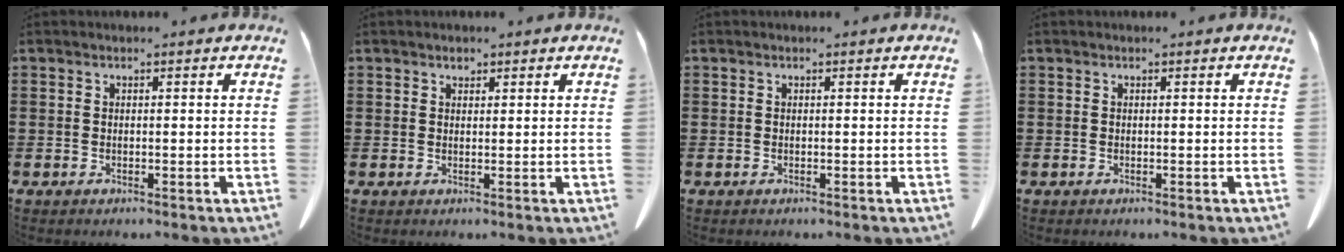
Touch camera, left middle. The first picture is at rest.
{"total": 1.0, "force": [0.8, 0.5, 0.3], "torque": [0.000, -0.002, 0.014]}
{"total": 0.0}
{"total": 0.0}